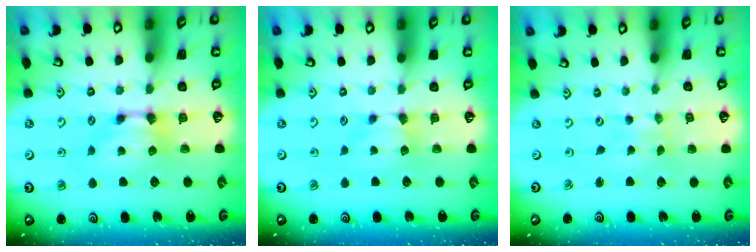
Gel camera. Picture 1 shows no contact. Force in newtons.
{"total": 1.4, "press": 1.4, "slide": 0.3}
{"total": 5.0, "press": 5.0, "slide": 0.3}